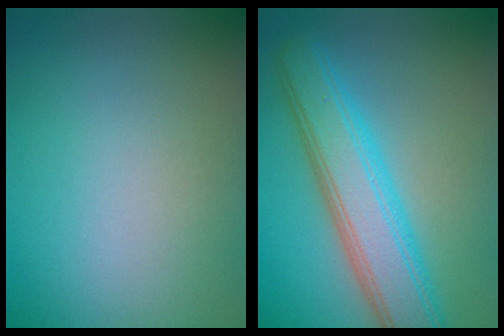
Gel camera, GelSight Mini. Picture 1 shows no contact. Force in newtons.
{"total": 6.5, "press": 6.5, "slide": 0.2}